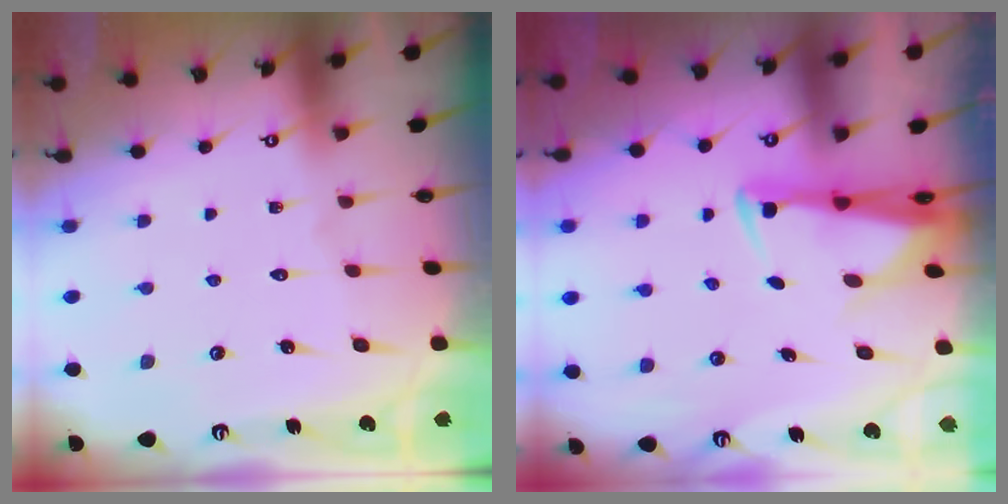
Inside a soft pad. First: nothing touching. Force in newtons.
{"total": 2.9, "press": 2.8, "slide": 1.0}